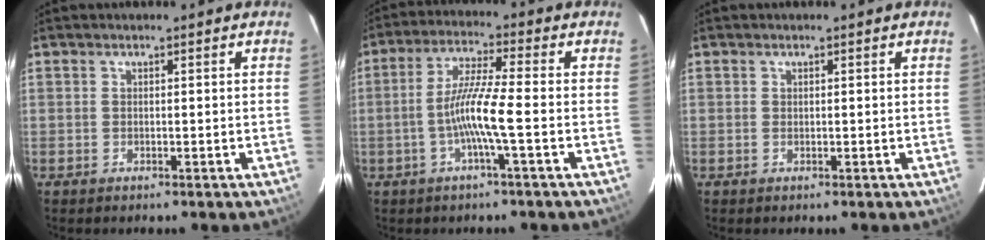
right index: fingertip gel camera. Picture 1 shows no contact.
{"total": 8.1, "force": [-2.3, -0.7, 7.7], "torque": [-0.162, 0.004, -0.046]}
{"total": 0.0}